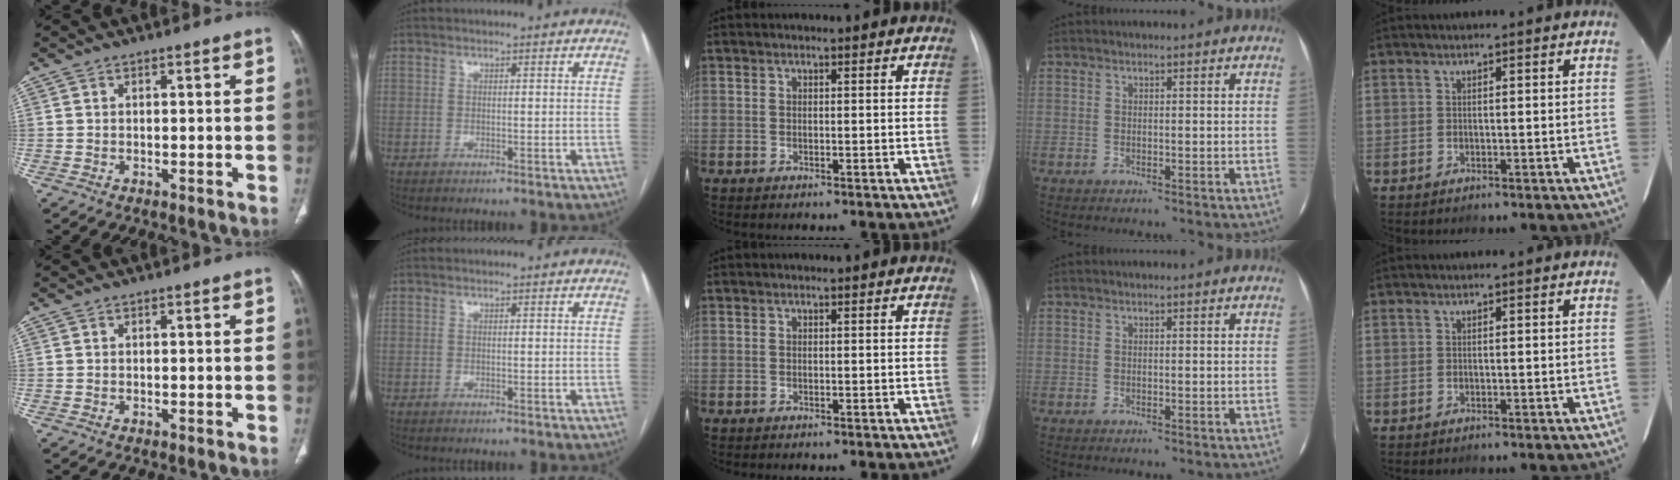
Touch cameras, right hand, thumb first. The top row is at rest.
{}